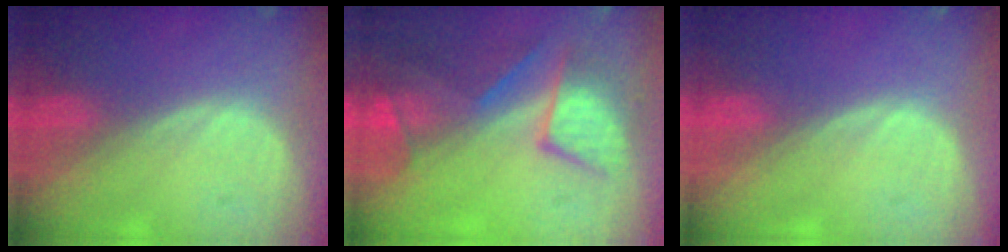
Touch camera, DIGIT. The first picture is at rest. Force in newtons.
{"total": 9.5, "press": 8.4, "slide": 4.5}
{"total": 0.0}